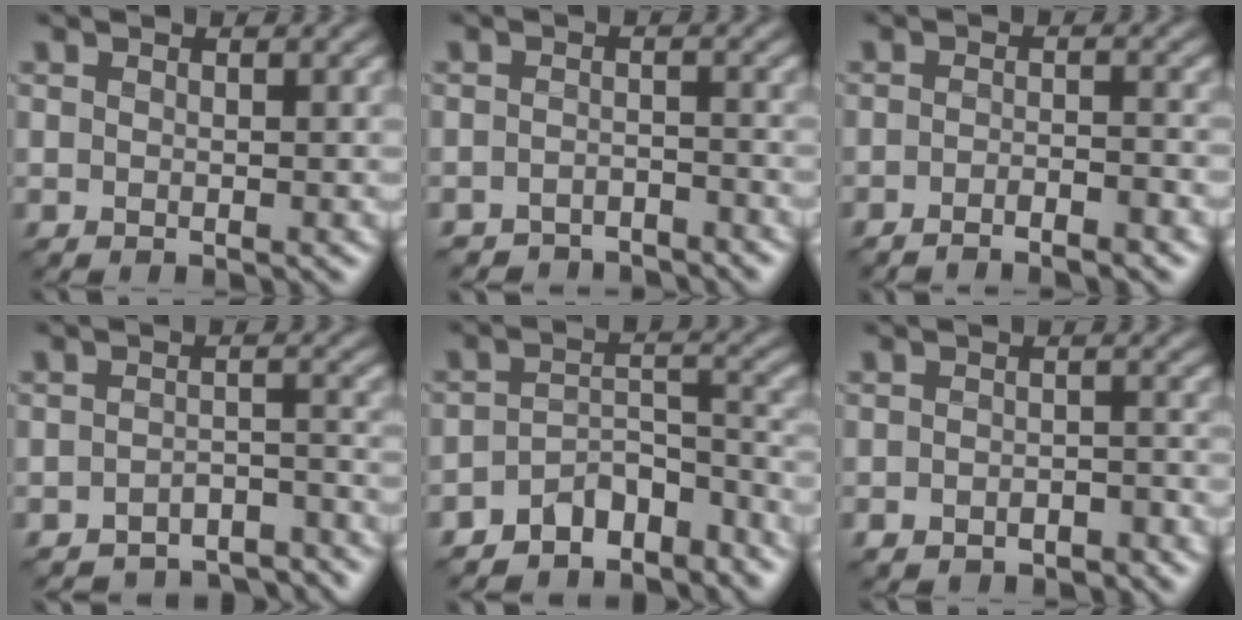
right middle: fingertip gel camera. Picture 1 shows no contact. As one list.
[{"total": 3.0, "force": [-3.0, 0.2, -0.4], "torque": [0.009, 0.003, -0.053]}, {"total": 2.7, "force": [-2.1, 0.1, 1.6], "torque": [-0.029, 0.005, -0.039]}, {"total": 5.6, "force": [-5.4, 1.2, 0.7], "torque": [-0.009, -0.014, -0.074]}, {"total": 6.5, "force": [-5.6, 2.5, 2.0], "torque": [-0.026, -0.007, -0.094]}, {"total": 2.2, "force": [-1.7, 1.1, 0.9], "torque": [-0.016, 0.004, -0.030]}]